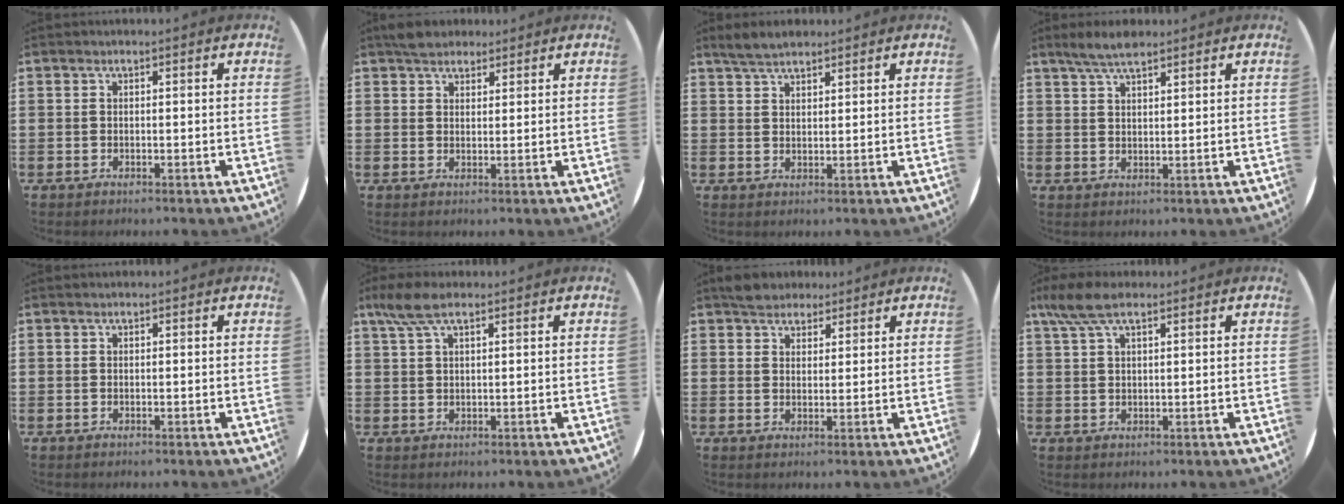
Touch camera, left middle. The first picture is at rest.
{"total": 3.0, "force": [2.7, 1.3, 0.3], "torque": [-0.004, 0.002, 0.051]}
{"total": 3.2, "force": [2.9, 1.0, 1.1], "torque": [-0.026, 0.003, 0.053]}
{"total": 4.2, "force": [3.5, 1.0, 2.0], "torque": [-0.047, -0.001, 0.063]}
{"total": 0.0}
{"total": 4.5, "force": [3.0, 1.5, 3.1], "torque": [-0.067, 0.006, 0.054]}
{"total": 3.3, "force": [2.9, 1.5, 0.0], "torque": [-0.001, 0.004, 0.055]}
{"total": 5.0, "force": [3.4, 1.7, 3.3], "torque": [-0.073, 0.003, 0.061]}